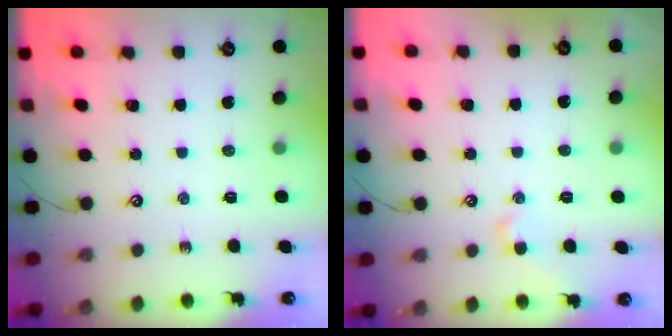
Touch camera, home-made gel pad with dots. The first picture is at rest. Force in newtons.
{"total": 1.7, "press": 1.6, "slide": 0.7}